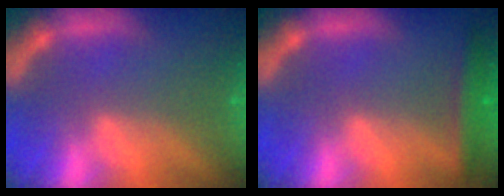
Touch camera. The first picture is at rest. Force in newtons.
{"total": 3.0}